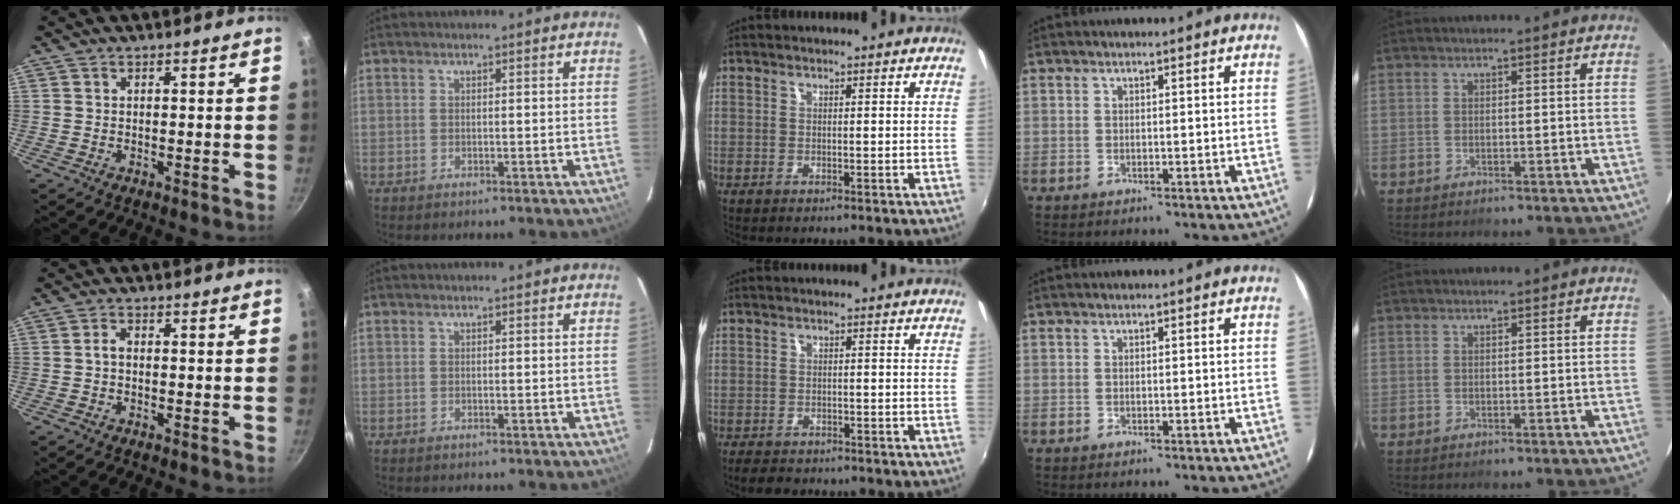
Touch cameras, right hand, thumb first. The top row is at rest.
{"thumb": {"total": 1.7, "force": [-0.3, 1.0, 1.3], "torque": [-0.025, 0.011, -0.008]}, "middle": {"total": 3.6, "force": [-3.0, 1.7, 1.1], "torque": [-0.033, -0.009, -0.051]}}